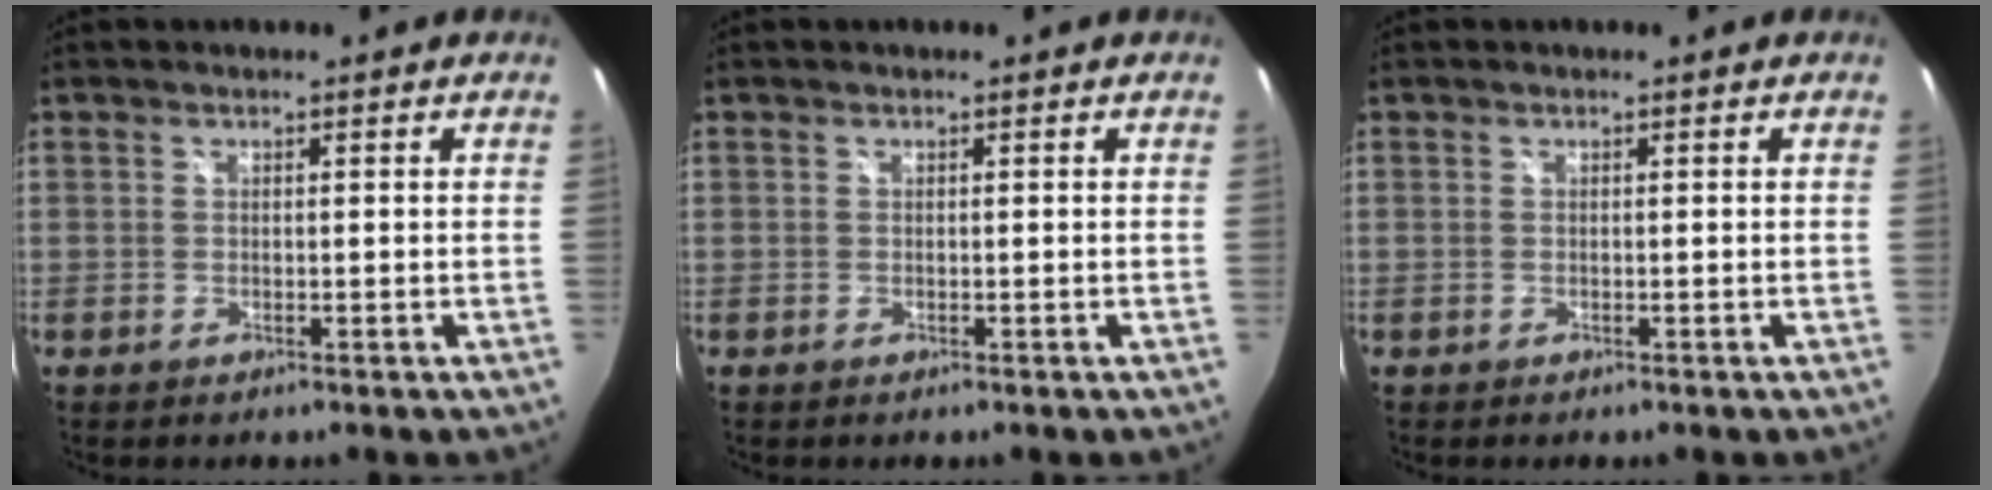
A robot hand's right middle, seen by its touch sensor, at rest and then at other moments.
{"total": 0.0}
{"total": 0.0}